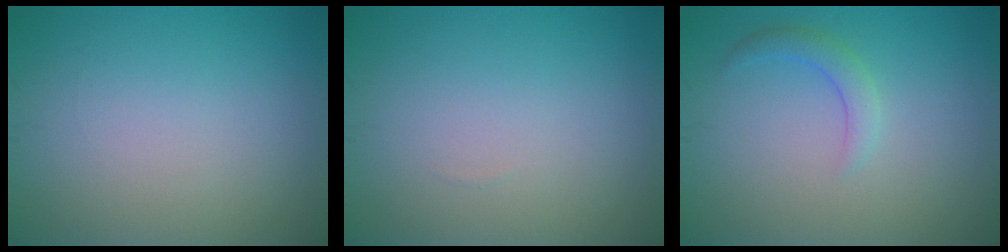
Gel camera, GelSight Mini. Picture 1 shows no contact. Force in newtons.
{"total": 0.0}
{"total": 1.7, "press": 1.7, "slide": 0.1}